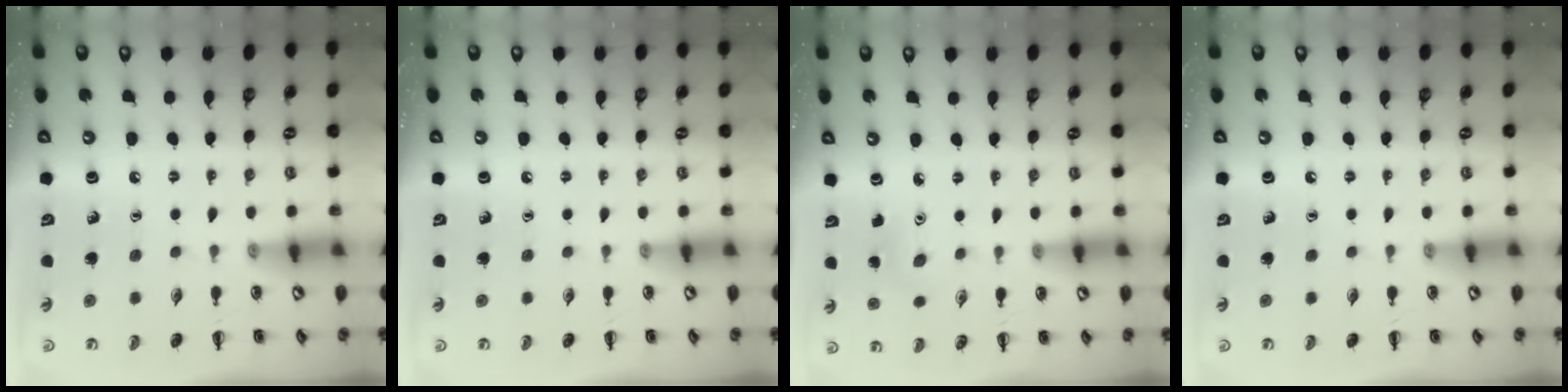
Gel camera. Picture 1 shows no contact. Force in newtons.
{"total": 0.0}
{"total": 2.8, "press": 2.8, "slide": 0.7}
{"total": 0.0}